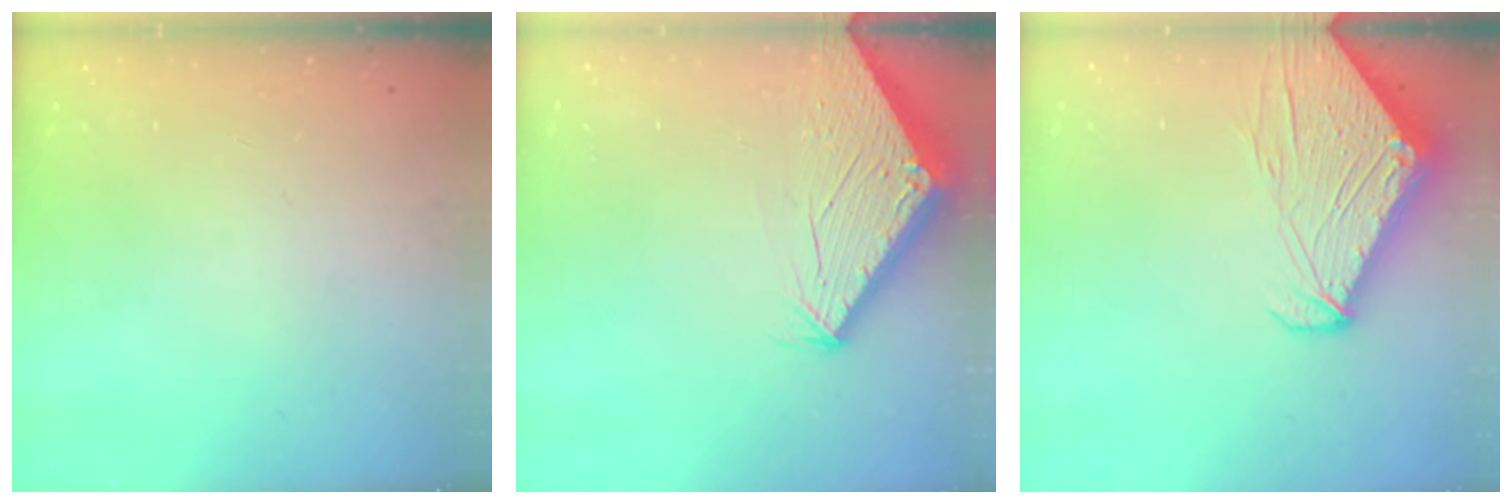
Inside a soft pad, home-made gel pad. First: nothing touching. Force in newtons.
{"total": 2.7, "press": 2.7, "slide": 0.1}
{"total": 9.6, "press": 9.6, "slide": 1.1}